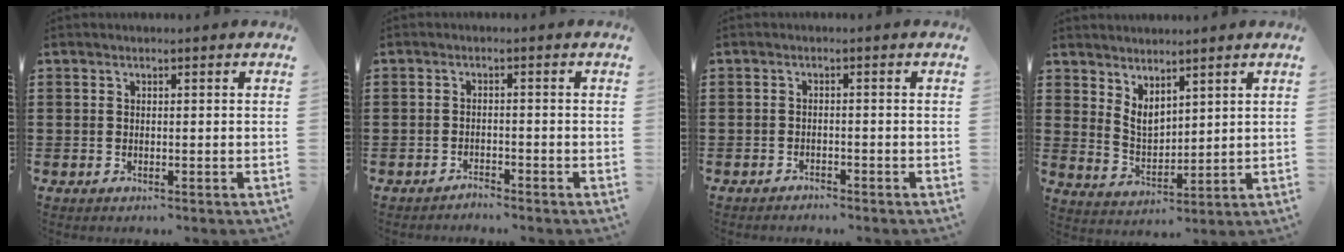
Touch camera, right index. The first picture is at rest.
{"total": 1.6, "force": [-1.6, 0.1, 0.1], "torque": [-0.007, 0.002, -0.033]}
{"total": 1.2, "force": [-1.2, 0.2, 0.0], "torque": [-0.006, 0.002, -0.026]}
{"total": 3.9, "force": [3.0, 1.9, 1.7], "torque": [-0.043, -0.004, 0.056]}